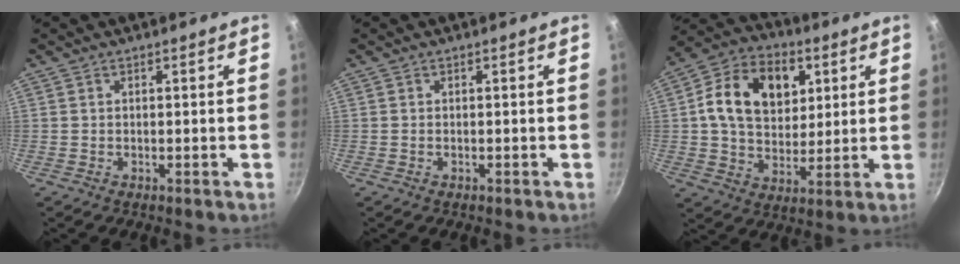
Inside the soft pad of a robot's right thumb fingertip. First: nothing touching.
{"total": 0.0}
{"total": 17.0, "force": [4.3, 12.2, 11.1], "torque": [-0.159, 0.003, 0.072]}